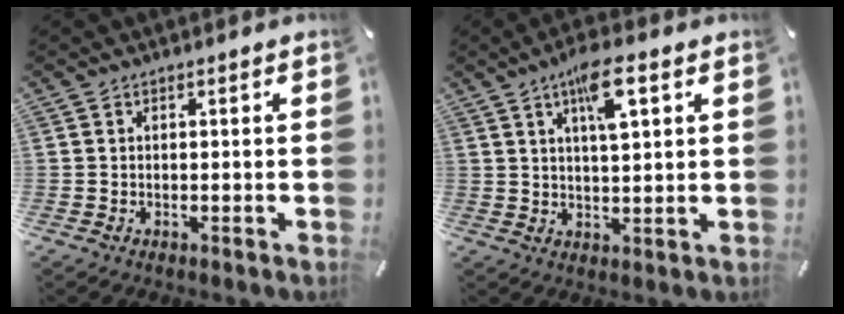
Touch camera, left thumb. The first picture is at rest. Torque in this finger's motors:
{"motor_torque": [1.45, 1.52, 0.95, -0.87, 0.36]}